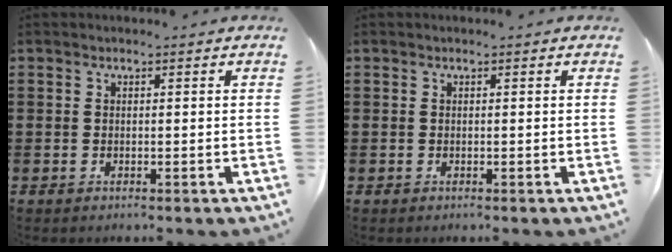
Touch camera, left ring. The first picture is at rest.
{"total": 0.0}